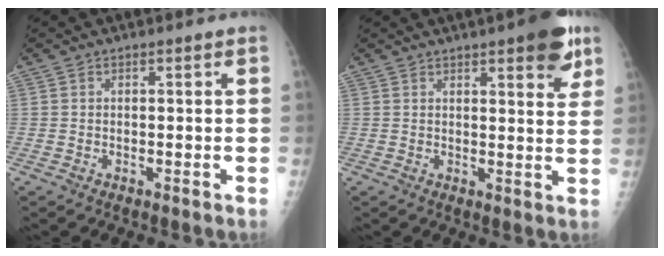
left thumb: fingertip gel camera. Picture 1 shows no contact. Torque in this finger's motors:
{"motor_torque": [1.12, 0.96, 0.56, -0.59, 0.02]}